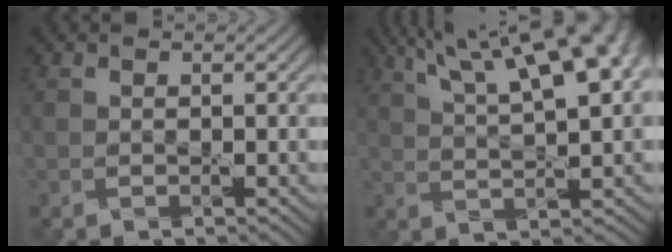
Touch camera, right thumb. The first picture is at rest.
{"total": 15.6, "force": [8.1, 4.7, 12.5], "torque": [-0.204, 0.035, 0.107]}